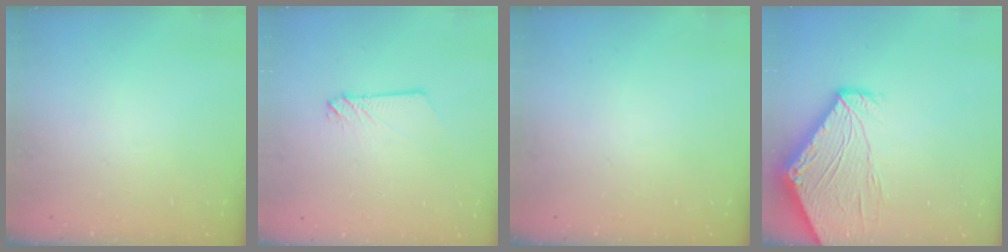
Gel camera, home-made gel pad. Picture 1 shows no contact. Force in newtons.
{"total": 2.9, "press": 2.9, "slide": 0.4}
{"total": 0.0}
{"total": 11.9, "press": 11.8, "slide": 1.3}